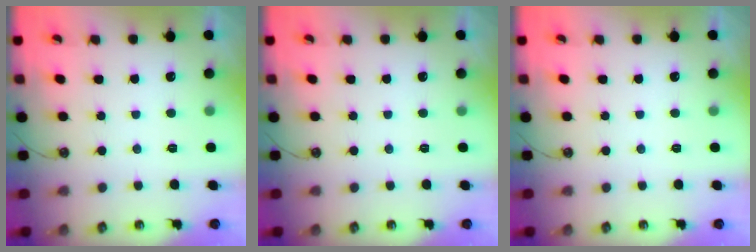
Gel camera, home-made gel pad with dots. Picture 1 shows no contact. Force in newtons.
{"total": 0.0}
{"total": 0.0}